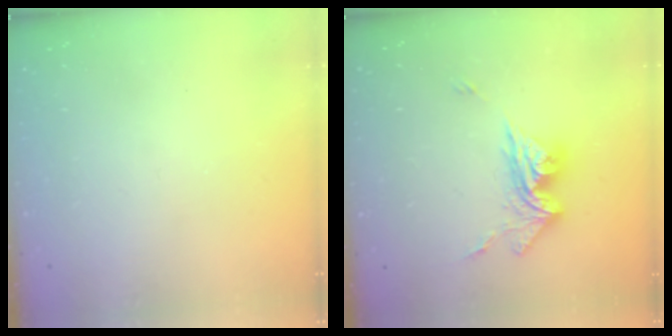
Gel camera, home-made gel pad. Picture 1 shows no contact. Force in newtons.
{"total": 12.0, "press": 11.9, "slide": 1.5}